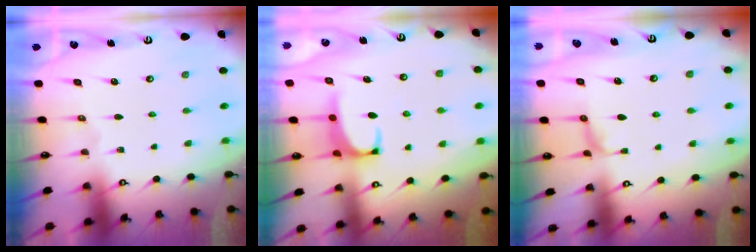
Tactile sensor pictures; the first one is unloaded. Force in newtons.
{"total": 2.0, "press": 1.7, "slide": 1.0}
{"total": 1.8, "press": 1.5, "slide": 1.0}